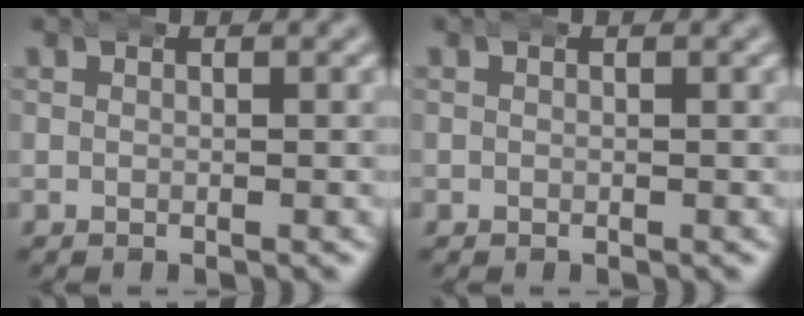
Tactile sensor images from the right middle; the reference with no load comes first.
{"total": 0.0}